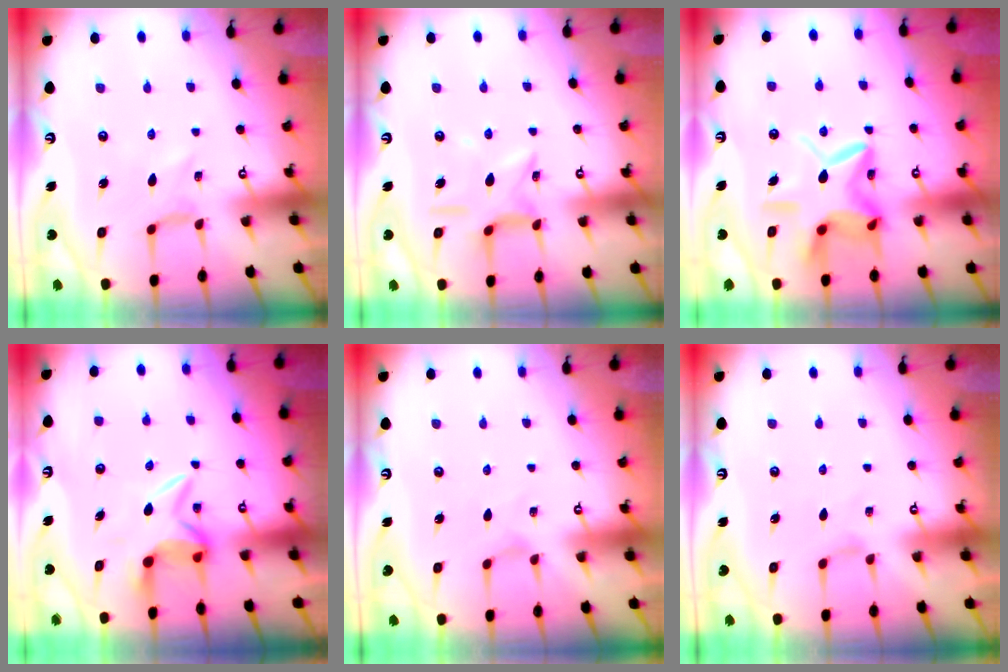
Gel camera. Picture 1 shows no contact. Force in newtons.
{"total": 9.8, "press": 9.8, "slide": 0.8}
{"total": 15.7, "press": 15.6, "slide": 1.3}
{"total": 6.2, "press": 6.1, "slide": 0.9}
{"total": 0.9, "press": 0.8, "slide": 0.3}
{"total": 1.5, "press": 1.4, "slide": 0.3}